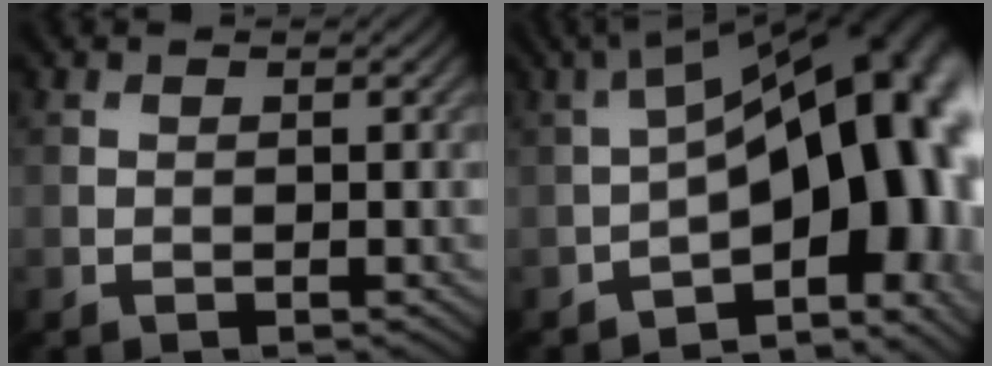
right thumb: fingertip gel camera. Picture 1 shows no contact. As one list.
[{"total": 18.8, "force": [-2.4, 9.5, 16.1], "torque": [-0.203, -0.010, -0.017]}]